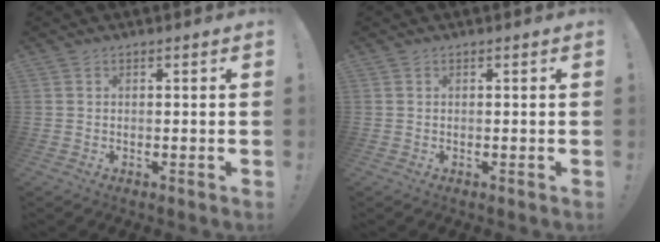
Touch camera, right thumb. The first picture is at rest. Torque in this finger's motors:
{"motor_torque": [-0.01, 0.00, 0.00, 0.00, 0.04]}